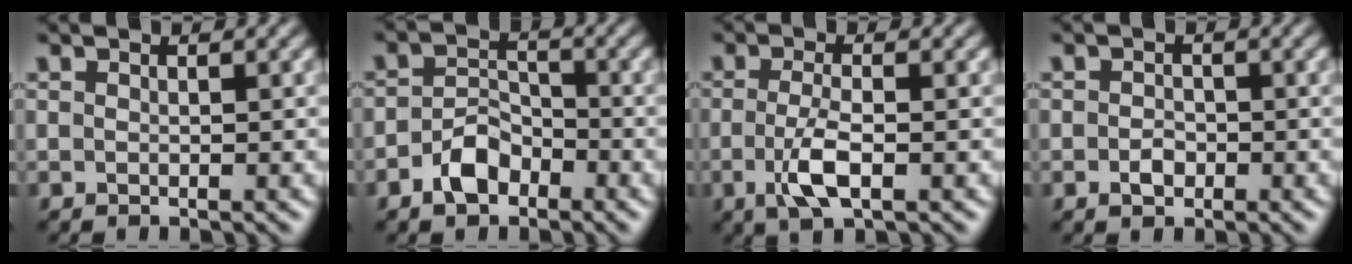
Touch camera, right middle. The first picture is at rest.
{"total": 3.4, "force": [-2.0, 2.1, 1.8], "torque": [-0.030, 0.008, -0.040]}
{"total": 3.6, "force": [-0.9, 1.1, 3.3], "torque": [-0.074, -0.008, -0.020]}
{"total": 1.5, "force": [-0.6, 1.1, 0.9], "torque": [-0.016, 0.000, -0.012]}